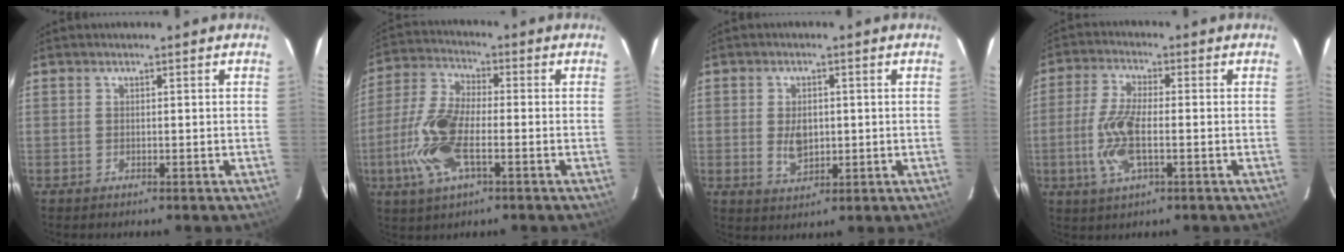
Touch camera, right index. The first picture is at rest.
{"total": 13.0, "force": [-3.8, 5.1, 11.4], "torque": [-0.255, -0.002, -0.079]}
{"total": 5.2, "force": [-0.2, 3.3, 3.9], "torque": [-0.072, -0.003, 0.003]}
{"total": 9.2, "force": [-2.0, 3.0, 8.5], "torque": [-0.181, -0.002, -0.043]}